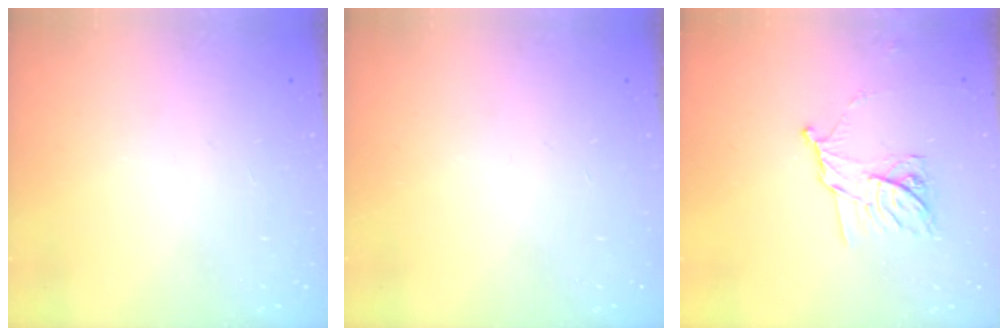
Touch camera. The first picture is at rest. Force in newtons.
{"total": 0.0}
{"total": 11.3, "press": 11.3, "slide": 0.7}